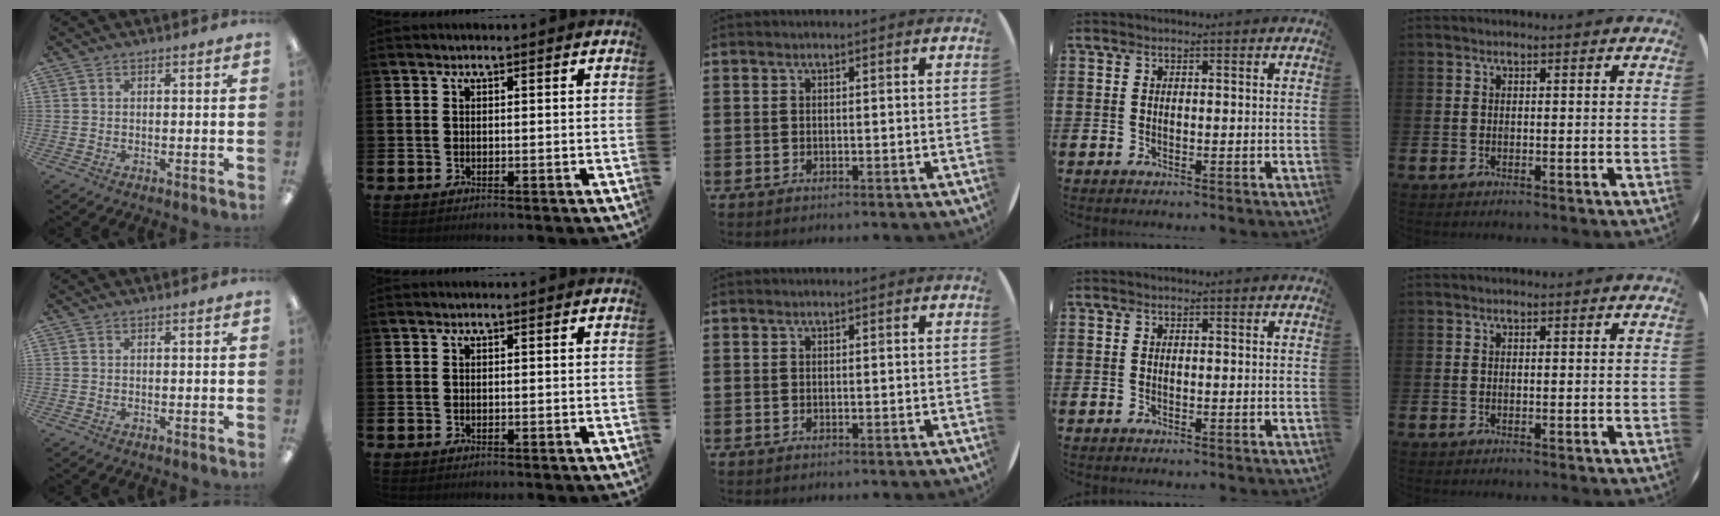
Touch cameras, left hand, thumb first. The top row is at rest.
{}